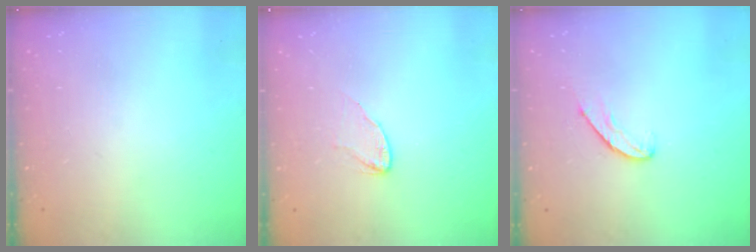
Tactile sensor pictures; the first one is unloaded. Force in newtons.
{"total": 3.8, "press": 3.7, "slide": 0.4}
{"total": 5.6, "press": 5.5, "slide": 0.5}